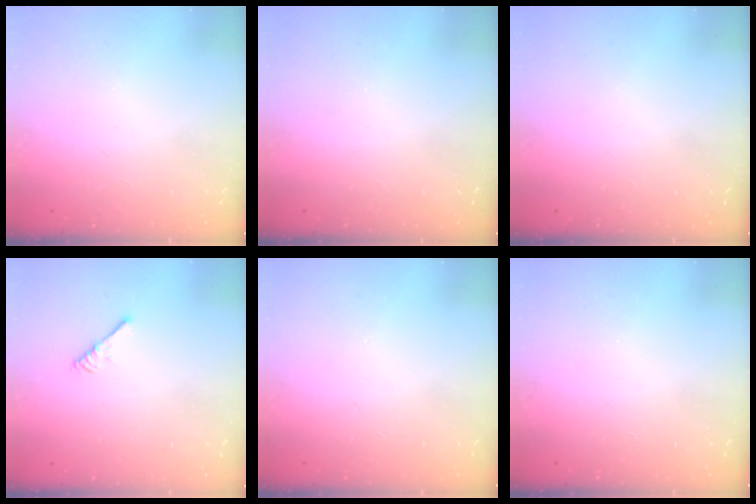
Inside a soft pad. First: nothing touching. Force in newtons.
{"total": 0.0}
{"total": 0.0}
{"total": 2.9, "press": 2.9, "slide": 0.5}
{"total": 0.0}
{"total": 0.0}